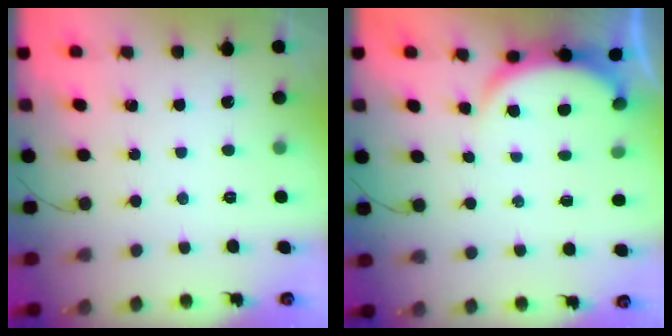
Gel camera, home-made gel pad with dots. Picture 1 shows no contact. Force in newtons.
{"total": 3.6, "press": 3.6, "slide": 0.6}